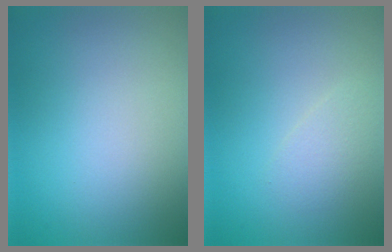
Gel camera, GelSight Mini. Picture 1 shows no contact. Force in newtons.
{"total": 1.3, "press": 1.3, "slide": 0.1}